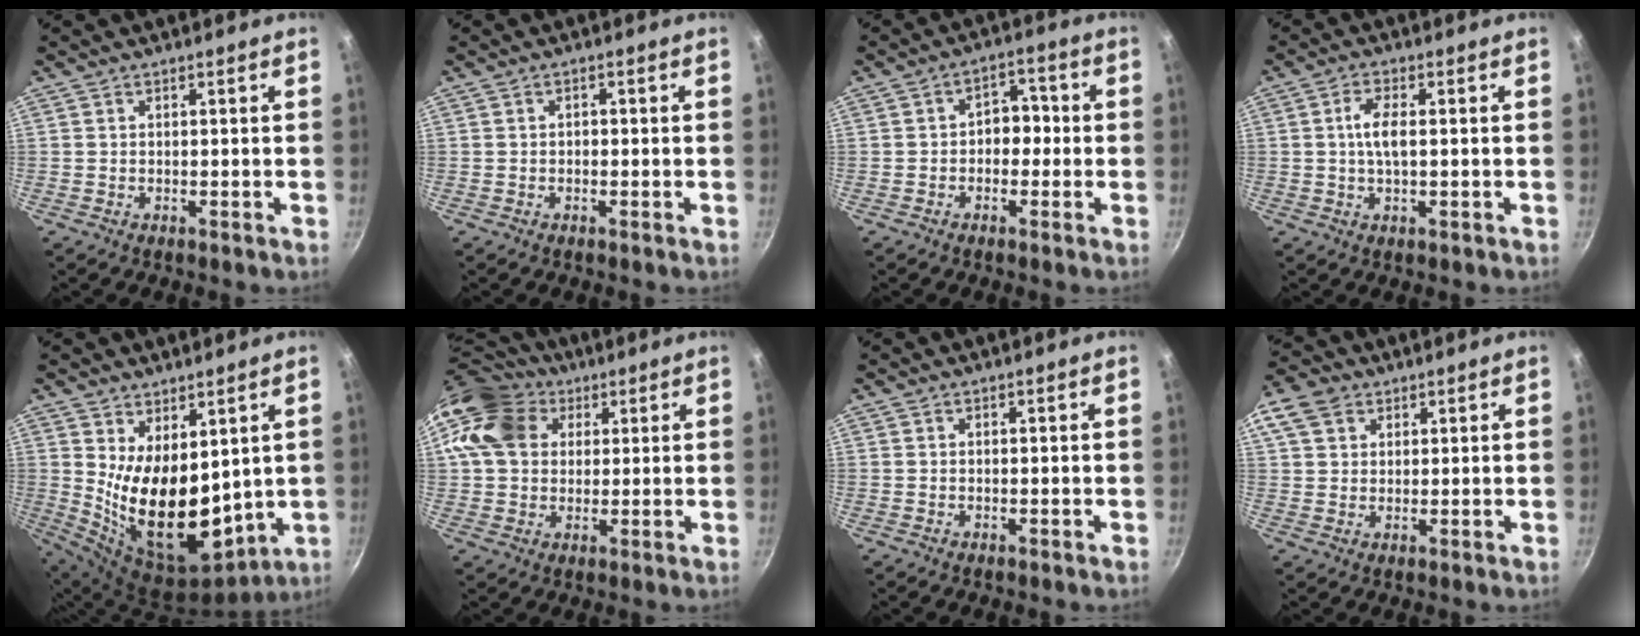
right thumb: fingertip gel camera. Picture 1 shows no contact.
{"total": 1.0, "force": [-0.2, 0.7, 0.6], "torque": [-0.008, 0.006, -0.003]}
{"total": 5.4, "force": [-0.6, 4.1, 3.5], "torque": [-0.002, 0.018, -0.017]}
{"total": 4.6, "force": [0.2, 1.7, 4.3], "torque": [-0.091, 0.004, 0.001]}
{"total": 16.7, "force": [3.2, 9.5, 13.4], "torque": [-0.194, -0.059, 0.084]}
{"total": 16.5, "force": [5.4, 12.9, 8.7], "torque": [-0.154, 0.020, 0.086]}
{"total": 0.0}
{"total": 7.9, "force": [3.7, 5.8, 3.8], "torque": [-0.060, 0.002, 0.059]}